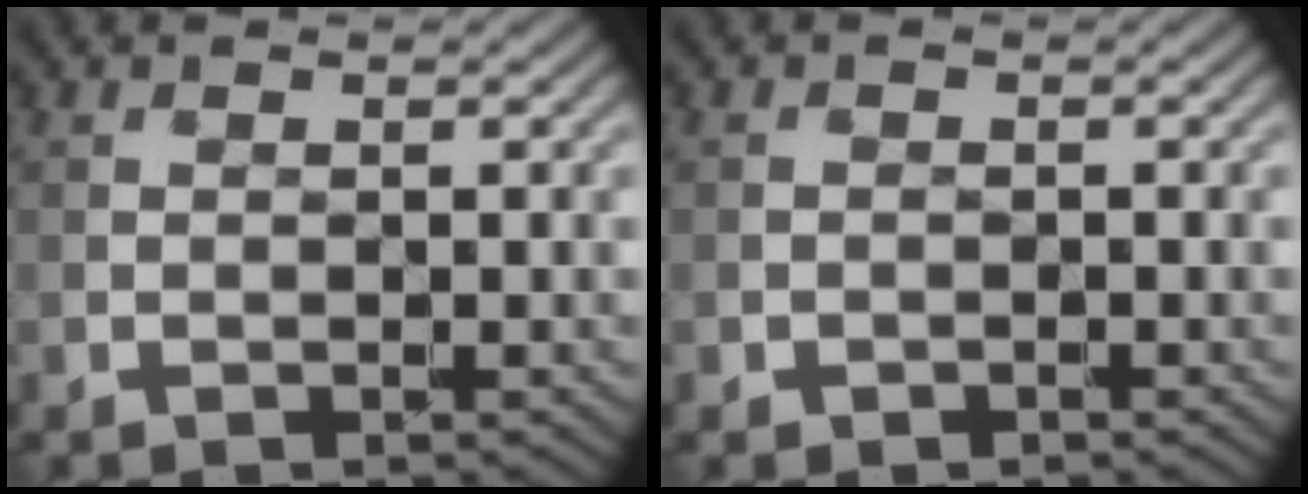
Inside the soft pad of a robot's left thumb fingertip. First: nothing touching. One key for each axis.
{"total": 0.8, "fx": -0.5, "fy": 0.6, "fz": 0.0, "tx": 0.002, "ty": -0.002, "tz": -0.010}